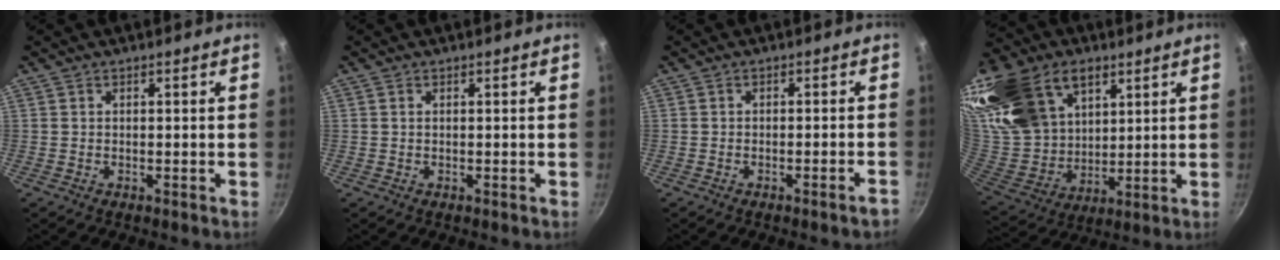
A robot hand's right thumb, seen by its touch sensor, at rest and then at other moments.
{"total": 0.5, "force": [0.3, 0.3, 0.4], "torque": [-0.008, 0.000, 0.005]}
{"total": 2.3, "force": [-1.7, 0.1, 1.6], "torque": [-0.020, 0.017, -0.018]}
{"total": 28.0, "force": [13.9, 18.3, 16.0], "torque": [-0.330, -0.018, 0.263]}